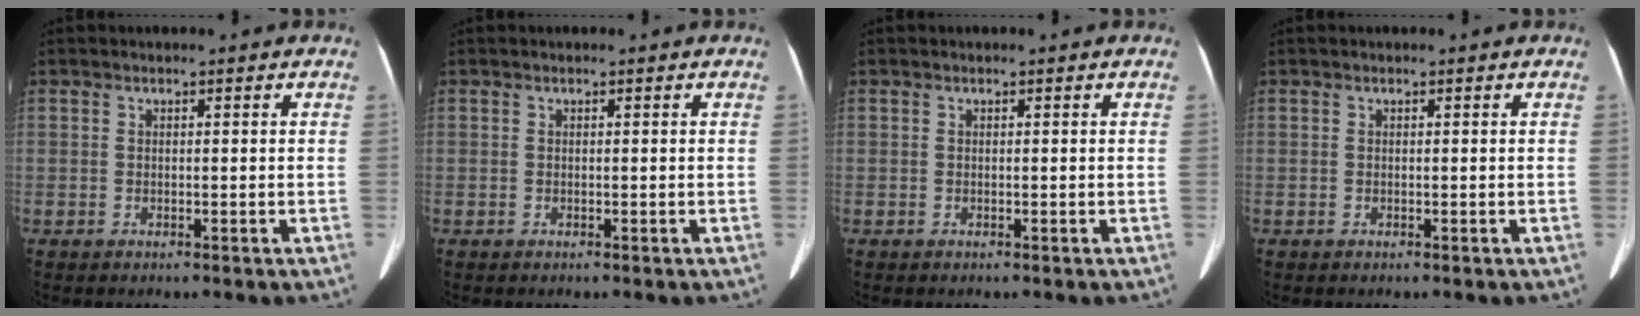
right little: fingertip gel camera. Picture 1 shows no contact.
{"total": 0.0}
{"total": 0.0}
{"total": 0.0}